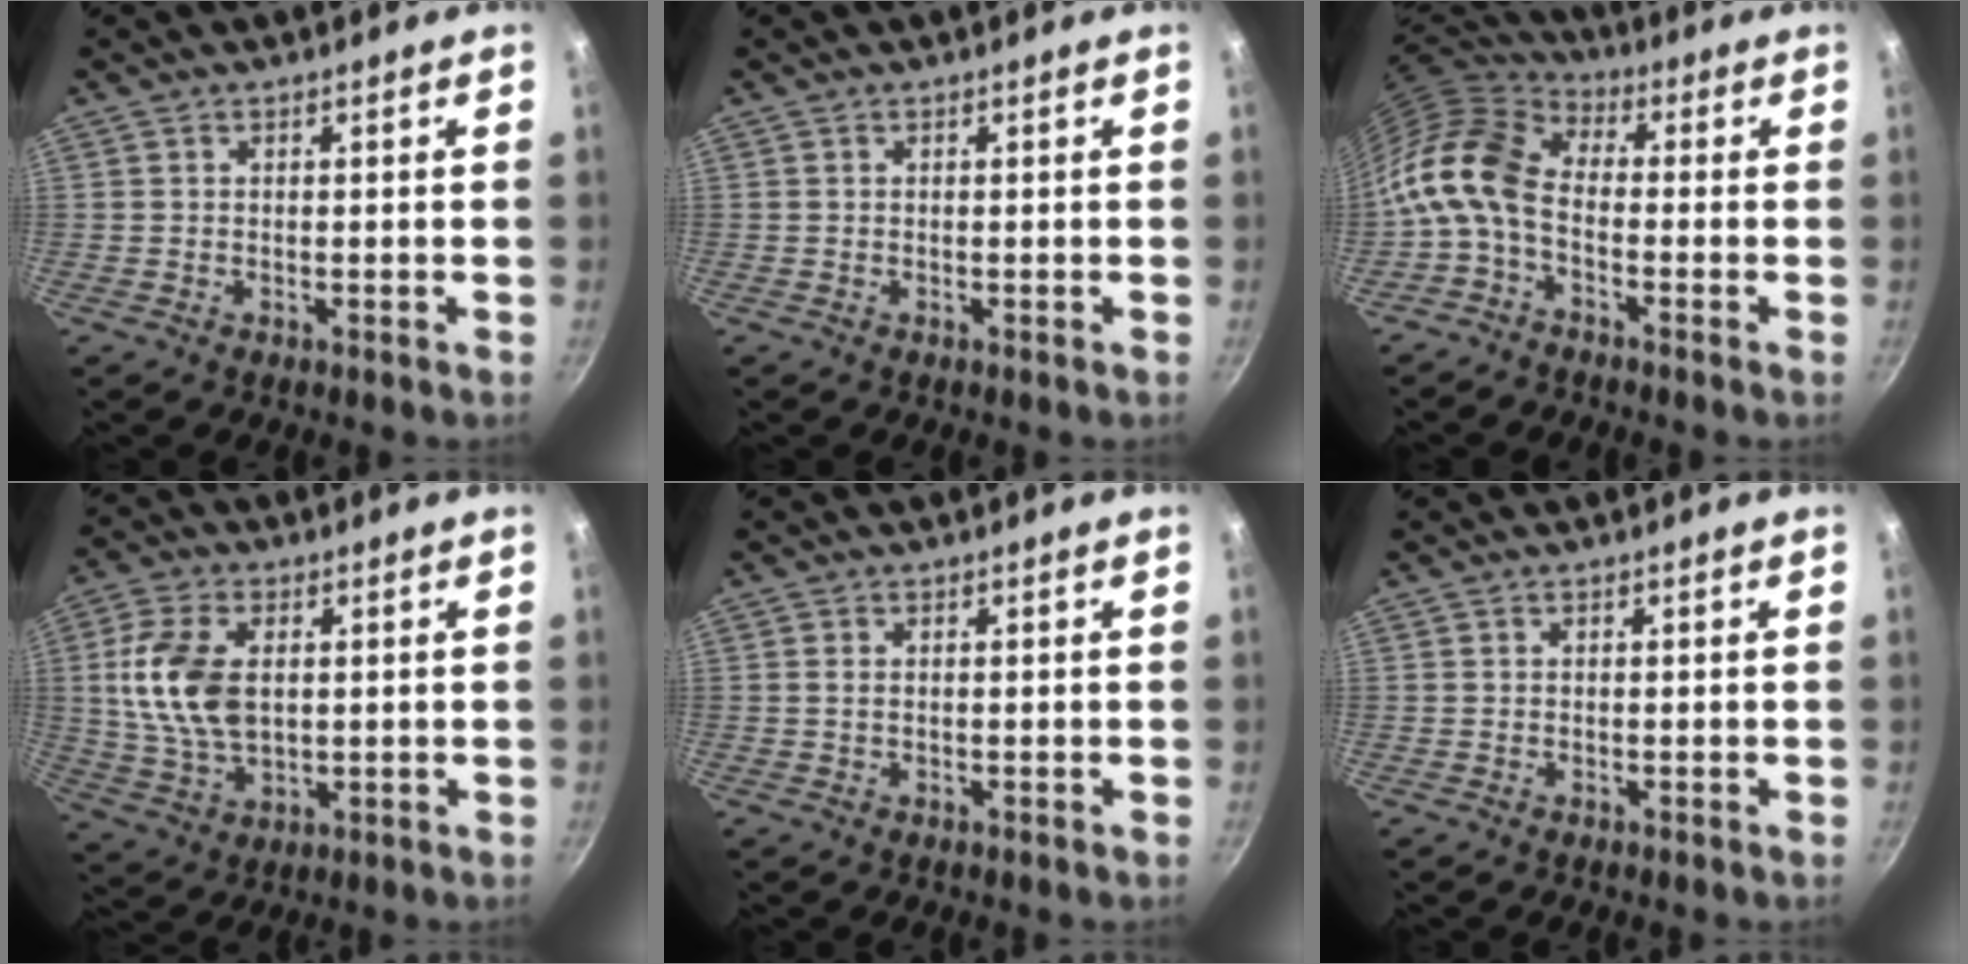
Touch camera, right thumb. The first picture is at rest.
{"total": 0.0}
{"total": 12.1, "force": [-2.8, 7.3, 9.2], "torque": [-0.184, 0.042, -0.078]}
{"total": 13.2, "force": [1.8, 8.0, 10.2], "torque": [-0.190, -0.007, 0.038]}
{"total": 0.9, "force": [0.1, 0.6, 0.7], "torque": [-0.014, 0.000, 0.002]}
{"total": 0.0}